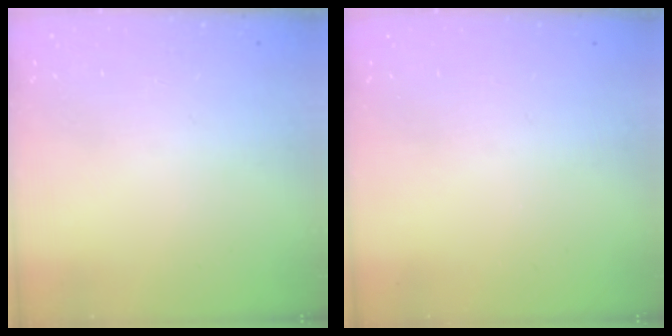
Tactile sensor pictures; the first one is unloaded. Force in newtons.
{"total": 0.0}